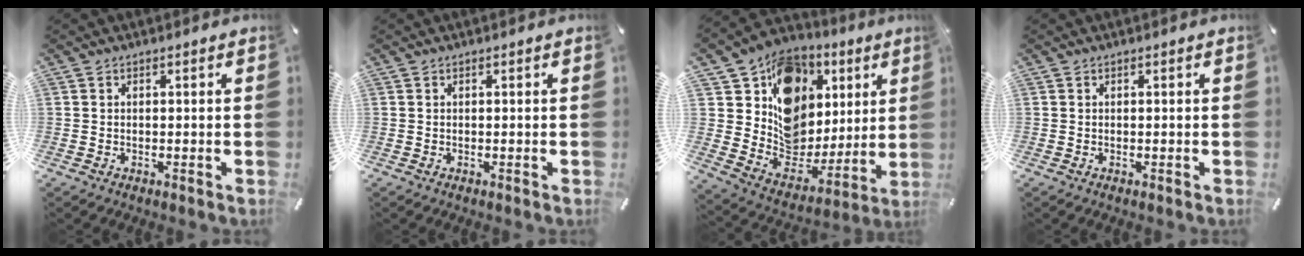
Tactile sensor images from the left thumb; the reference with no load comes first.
{"total": 0.0}
{"total": 15.3, "force": [5.4, 13.2, 5.6], "torque": [-0.077, -0.050, 0.113]}
{"total": 0.0}